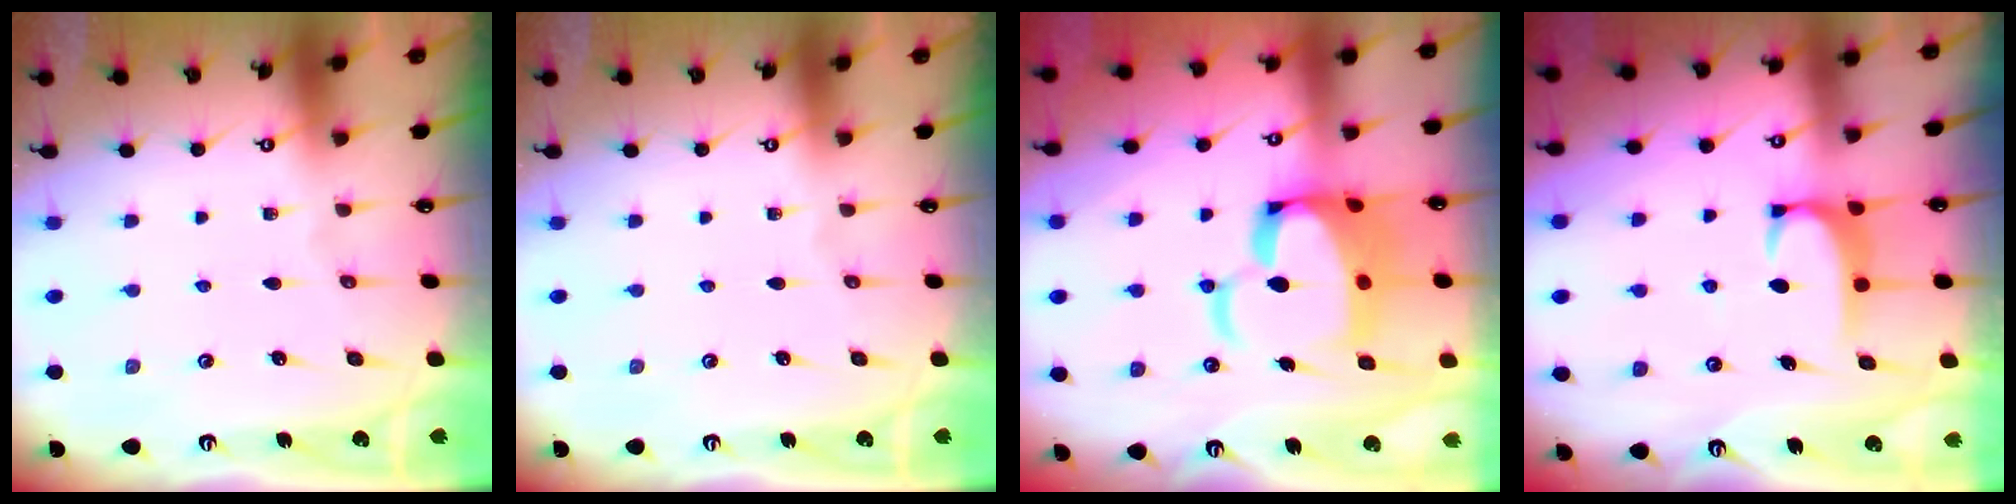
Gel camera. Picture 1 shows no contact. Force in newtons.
{"total": 0.0}
{"total": 14.2, "press": 14.0, "slide": 1.9}
{"total": 2.0, "press": 1.9, "slide": 0.5}